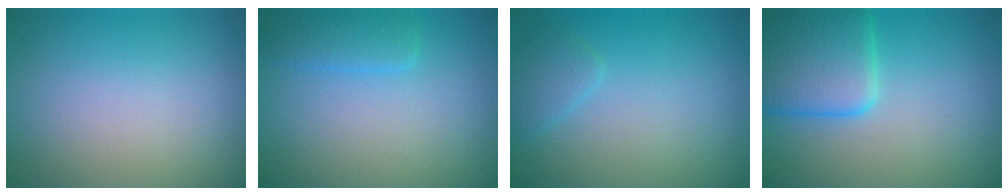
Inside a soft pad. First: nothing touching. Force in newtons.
{"total": 1.8, "press": 1.8, "slide": 0.0}
{"total": 1.4, "press": 1.4, "slide": 0.1}
{"total": 5.6, "press": 5.6, "slide": 0.3}